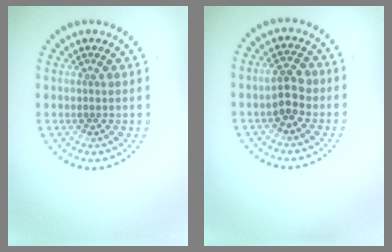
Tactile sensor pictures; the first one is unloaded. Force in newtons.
{"total": 2.5, "press": 2.5, "slide": 0.3}